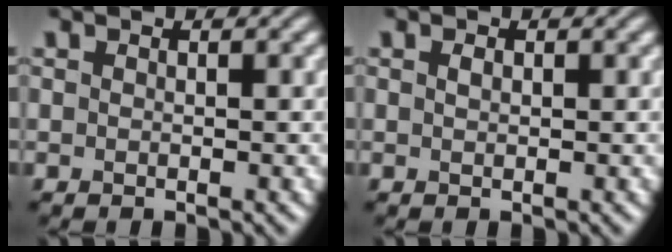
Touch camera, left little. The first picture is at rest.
{"total": 0.6, "force": [0.2, 0.4, 0.4], "torque": [-0.011, 0.002, 0.004]}